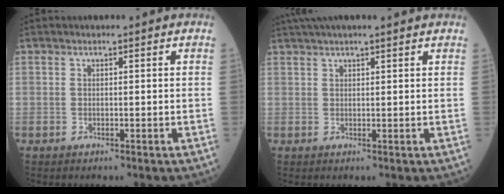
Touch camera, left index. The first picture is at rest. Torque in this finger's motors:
{"motor_torque": [0.64, -1.42, 0.56, 0.17]}